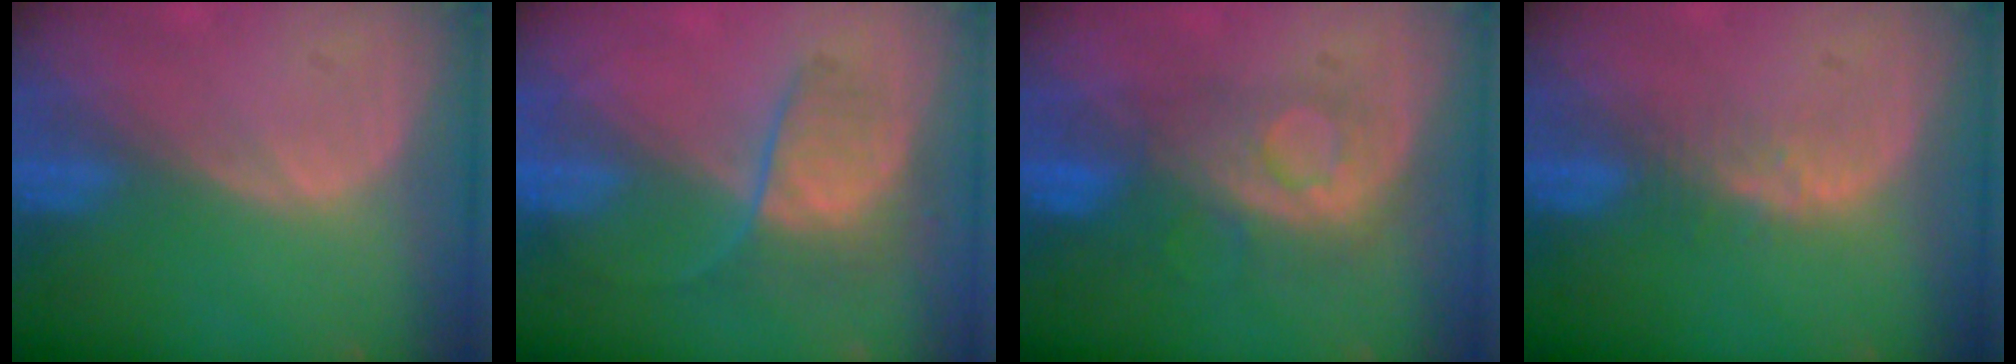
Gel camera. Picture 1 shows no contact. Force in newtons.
{"total": 6.6, "press": 6.2, "slide": 2.3}
{"total": 7.8, "press": 7.5, "slide": 2.0}
{"total": 2.5, "press": 2.4, "slide": 0.2}